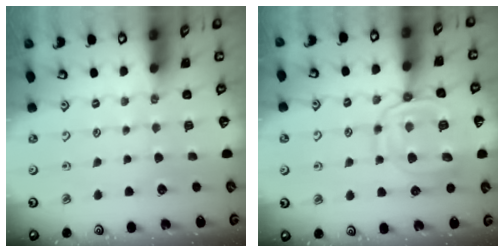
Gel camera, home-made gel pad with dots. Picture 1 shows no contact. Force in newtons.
{"total": 13.7, "press": 13.7, "slide": 1.1}